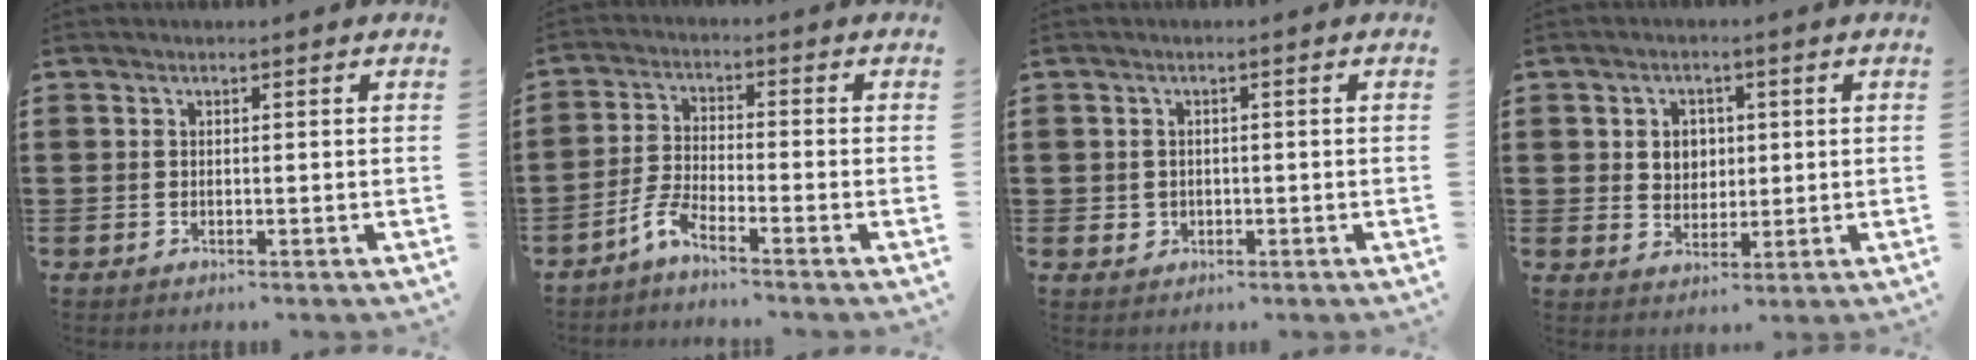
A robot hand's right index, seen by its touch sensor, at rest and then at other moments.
{"total": 3.8, "force": [-3.3, 0.3, 1.8], "torque": [-0.064, -0.006, -0.075]}
{"total": 1.3, "force": [-0.1, 1.3, 0.1], "torque": [-0.008, 0.006, -0.005]}
{"total": 3.5, "force": [0.8, 3.2, 1.3], "torque": [-0.038, 0.010, 0.011]}